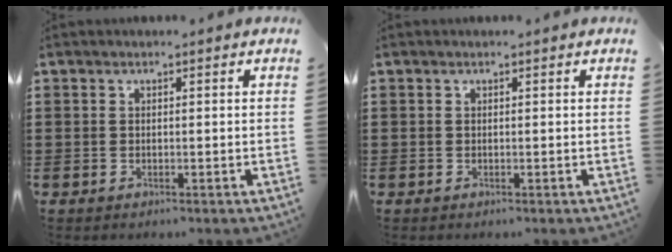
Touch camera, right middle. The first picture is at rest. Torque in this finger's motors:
{"motor_torque": [-0.53, 0.15, -0.18, -0.04]}